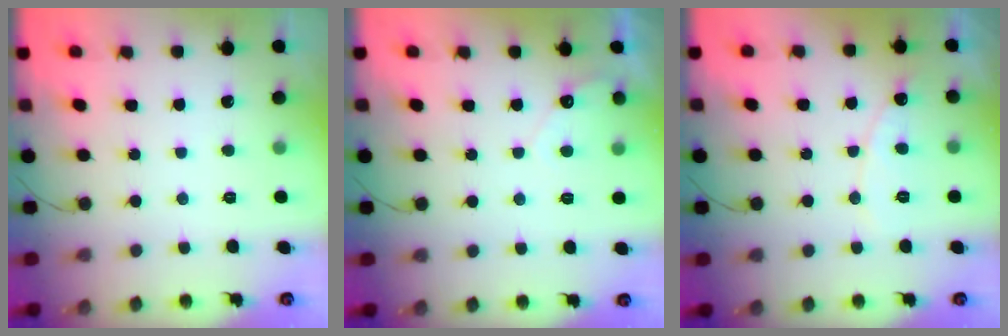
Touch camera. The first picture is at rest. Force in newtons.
{"total": 3.7, "press": 3.7, "slide": 0.1}
{"total": 8.3, "press": 8.3, "slide": 0.5}